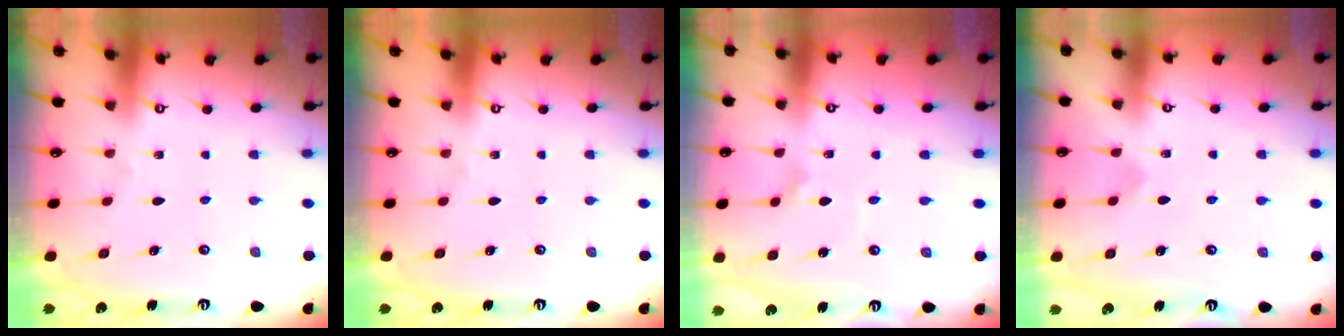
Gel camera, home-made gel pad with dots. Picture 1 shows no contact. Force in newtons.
{"total": 0.0}
{"total": 1.4, "press": 1.4, "slide": 0.4}
{"total": 2.4, "press": 2.4, "slide": 0.3}